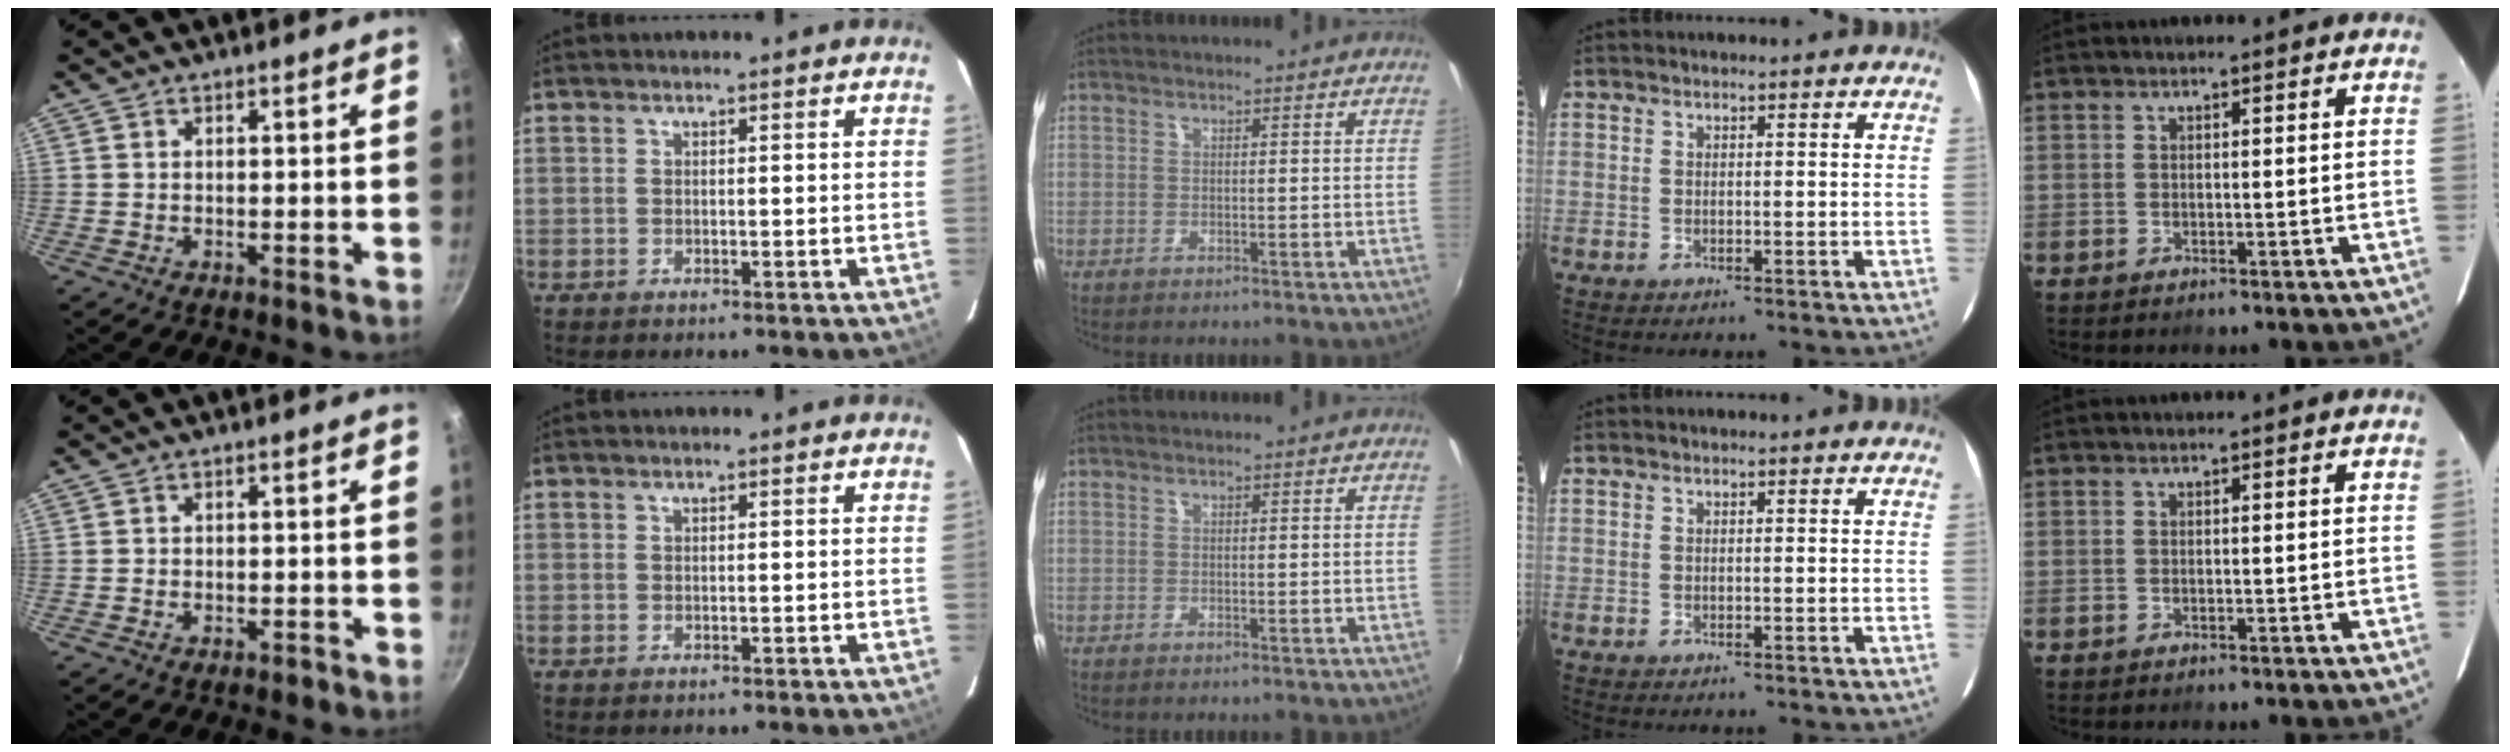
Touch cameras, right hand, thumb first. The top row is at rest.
{"thumb": {"total": 1.2, "force": [-0.9, 0.5, 0.4], "torque": [-0.007, 0.014, -0.009]}}